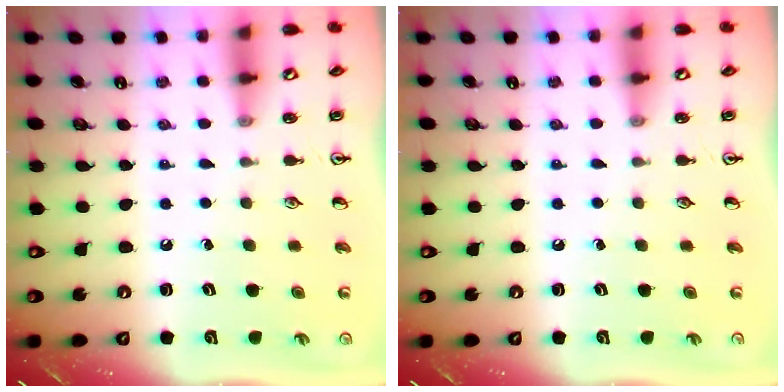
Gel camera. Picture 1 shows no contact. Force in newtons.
{"total": 0.0}